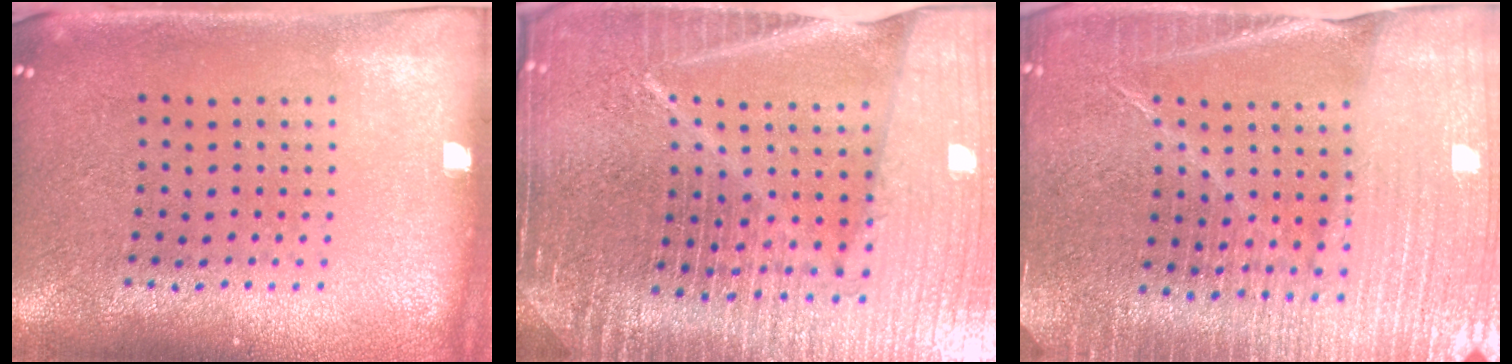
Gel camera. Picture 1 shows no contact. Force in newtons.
{"total": 7.2, "press": 6.2, "slide": 3.8}
{"total": 4.3, "press": 4.1, "slide": 1.5}